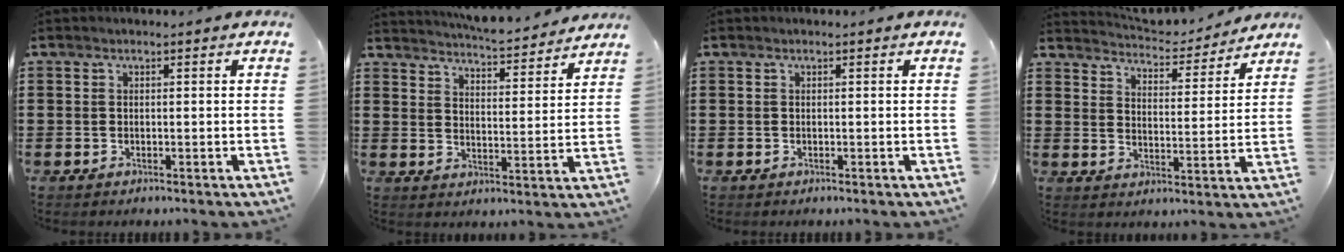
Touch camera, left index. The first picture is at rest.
{"total": 4.8, "force": [4.8, -0.3, 0.8], "torque": [-0.030, -0.039, 0.079]}
{"total": 0.0}
{"total": 4.6, "force": [4.6, 0.1, 0.5], "torque": [-0.025, -0.038, 0.076]}